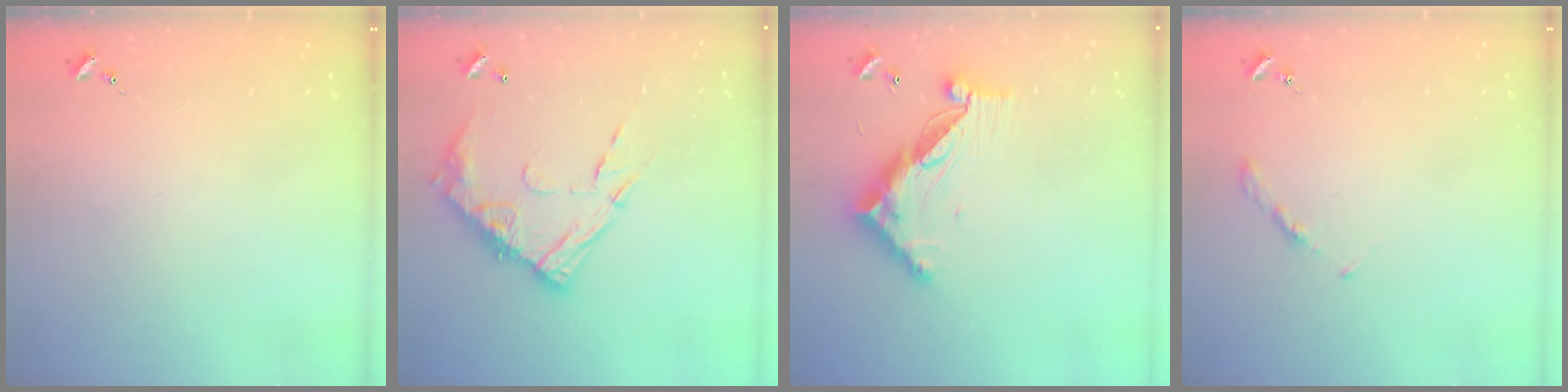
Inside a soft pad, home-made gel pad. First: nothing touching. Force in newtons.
{"total": 16.0, "press": 15.9, "slide": 1.4}
{"total": 13.7, "press": 13.6, "slide": 1.0}
{"total": 3.2, "press": 3.2, "slide": 0.4}